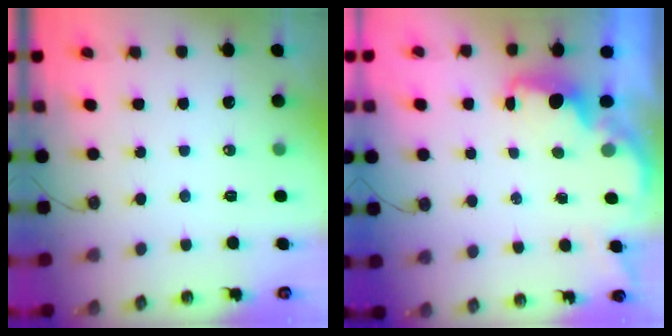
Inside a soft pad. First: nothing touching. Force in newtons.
{"total": 1.9, "press": 1.8, "slide": 0.6}